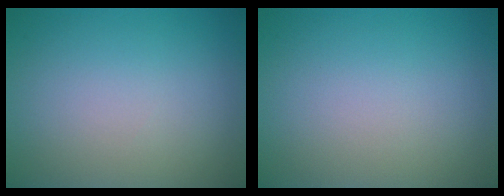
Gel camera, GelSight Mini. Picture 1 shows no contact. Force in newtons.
{"total": 0.0}